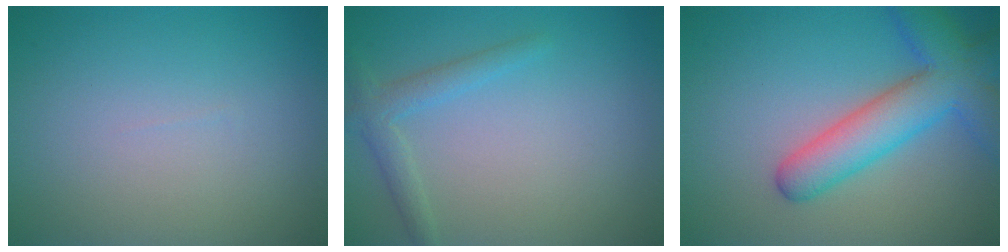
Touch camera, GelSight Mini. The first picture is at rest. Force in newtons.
{"total": 2.1, "press": 2.1, "slide": 0.1}
{"total": 6.8, "press": 6.8, "slide": 0.4}